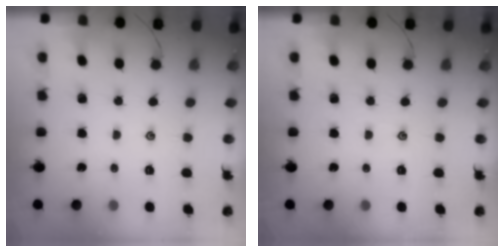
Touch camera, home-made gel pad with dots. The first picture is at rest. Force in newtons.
{"total": 0.0}